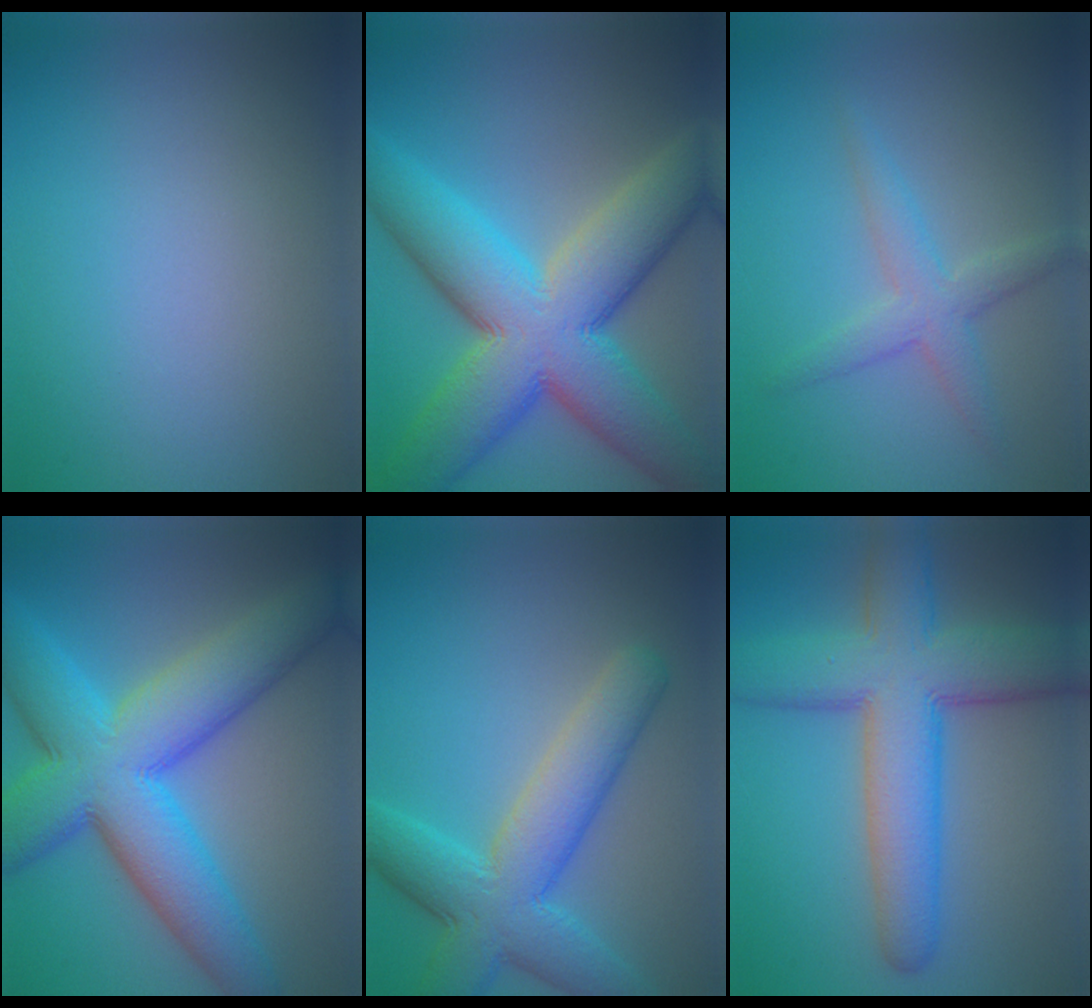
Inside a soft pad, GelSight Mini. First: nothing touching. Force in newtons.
{"total": 14.5, "press": 14.5, "slide": 0.9}
{"total": 2.9, "press": 2.9, "slide": 0.1}
{"total": 12.7, "press": 12.7, "slide": 0.2}
{"total": 7.7, "press": 7.7, "slide": 0.3}
{"total": 10.3, "press": 10.3, "slide": 0.3}